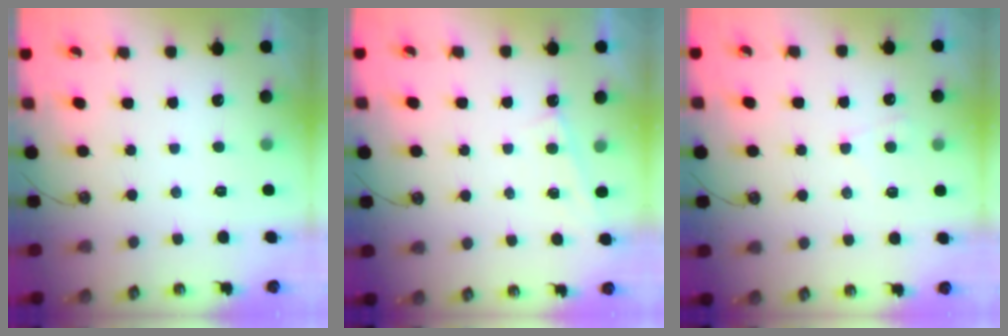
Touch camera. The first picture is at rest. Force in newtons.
{"total": 0.9, "press": 0.9, "slide": 0.1}
{"total": 4.8, "press": 4.8, "slide": 0.5}